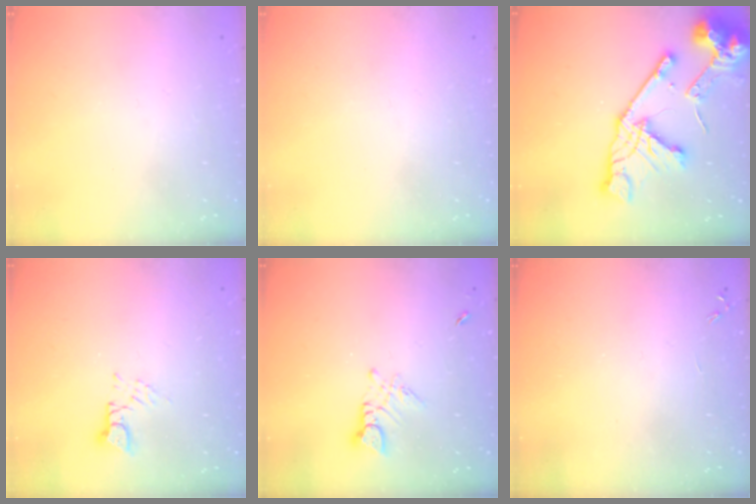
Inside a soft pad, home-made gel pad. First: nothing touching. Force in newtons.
{"total": 0.0}
{"total": 22.3, "press": 22.2, "slide": 2.5}
{"total": 3.0, "press": 3.0, "slide": 0.4}
{"total": 3.4, "press": 3.4, "slide": 0.4}
{"total": 0.0}